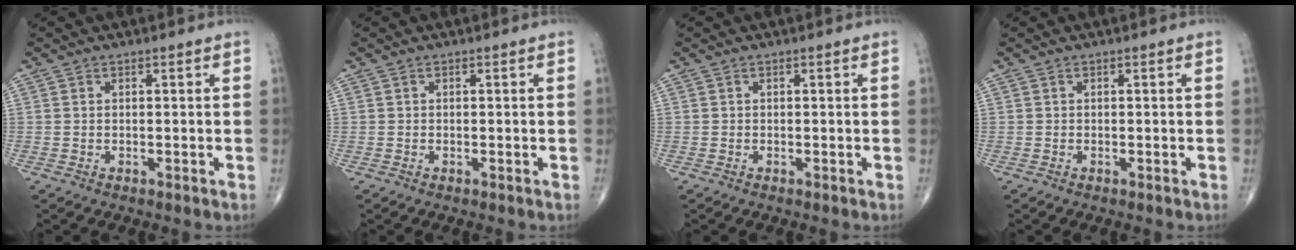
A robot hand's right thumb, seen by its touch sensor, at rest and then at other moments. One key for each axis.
{"total": 0.0}
{"total": 0.0}
{"total": 0.0}